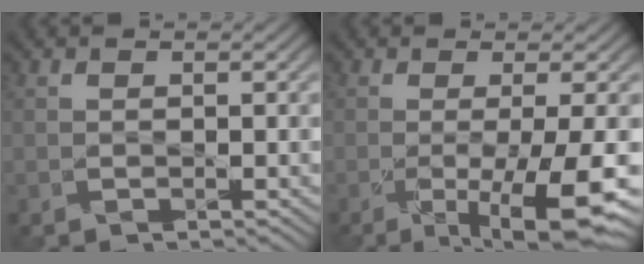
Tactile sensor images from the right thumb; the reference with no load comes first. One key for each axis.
{"total": 9.5, "fx": -3.8, "fy": 1.5, "fz": 8.6, "tx": -0.148, "ty": -0.016, "tz": -0.046}